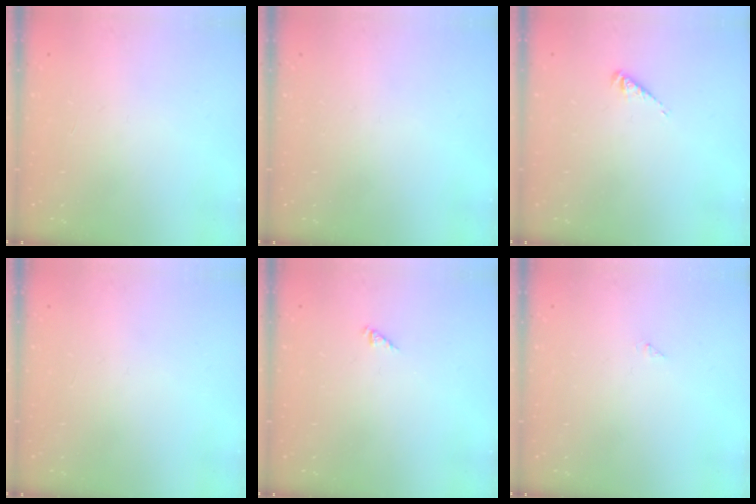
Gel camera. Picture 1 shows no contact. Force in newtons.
{"total": 0.0}
{"total": 2.7, "press": 2.7, "slide": 0.6}
{"total": 0.0}
{"total": 0.0}
{"total": 0.0}